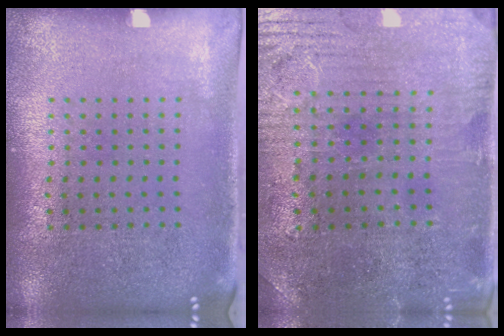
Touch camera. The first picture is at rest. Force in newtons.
{"total": 1.3, "press": 1.2, "slide": 0.6}